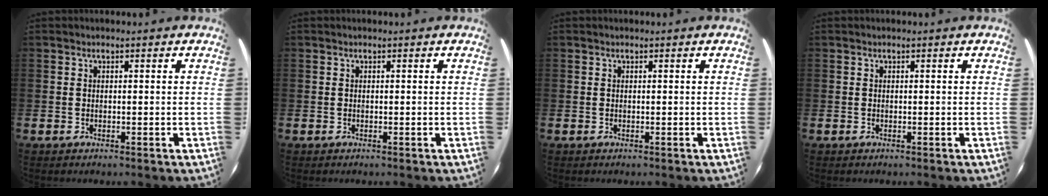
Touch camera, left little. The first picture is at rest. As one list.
[{"total": 0.0}, {"total": 0.0}, {"total": 0.0}]